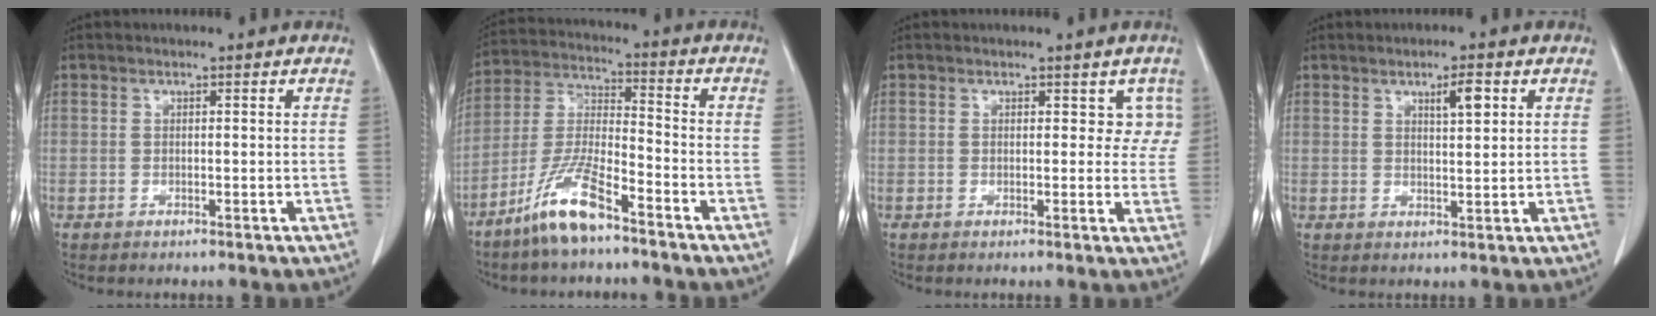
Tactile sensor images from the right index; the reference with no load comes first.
{"total": 10.8, "force": [-7.4, 1.6, 7.6], "torque": [-0.166, -0.017, -0.149]}
{"total": 3.2, "force": [1.3, 2.4, 1.7], "torque": [0.011, 0.006, 0.006]}
{"total": 3.3, "force": [1.6, 0.6, 2.9], "torque": [-0.048, -0.001, 0.026]}